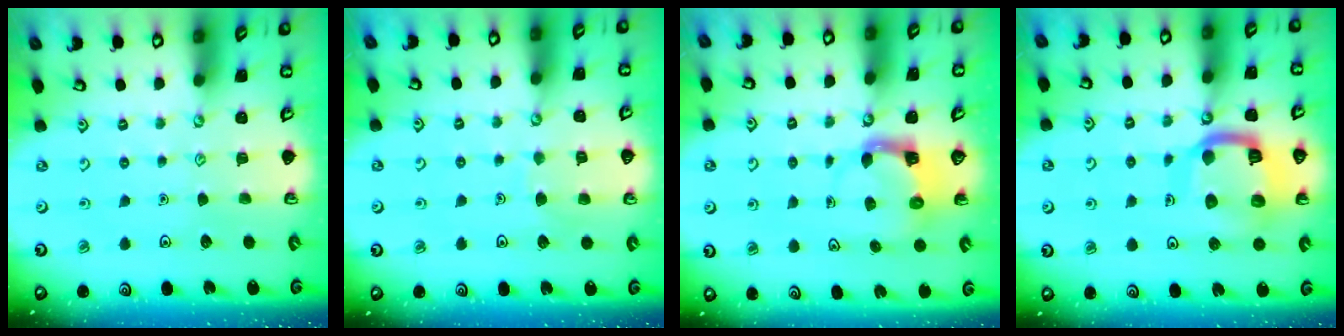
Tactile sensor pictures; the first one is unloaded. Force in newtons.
{"total": 5.3, "press": 5.3, "slide": 0.5}
{"total": 3.6, "press": 3.6, "slide": 0.4}
{"total": 14.6, "press": 14.6, "slide": 1.6}